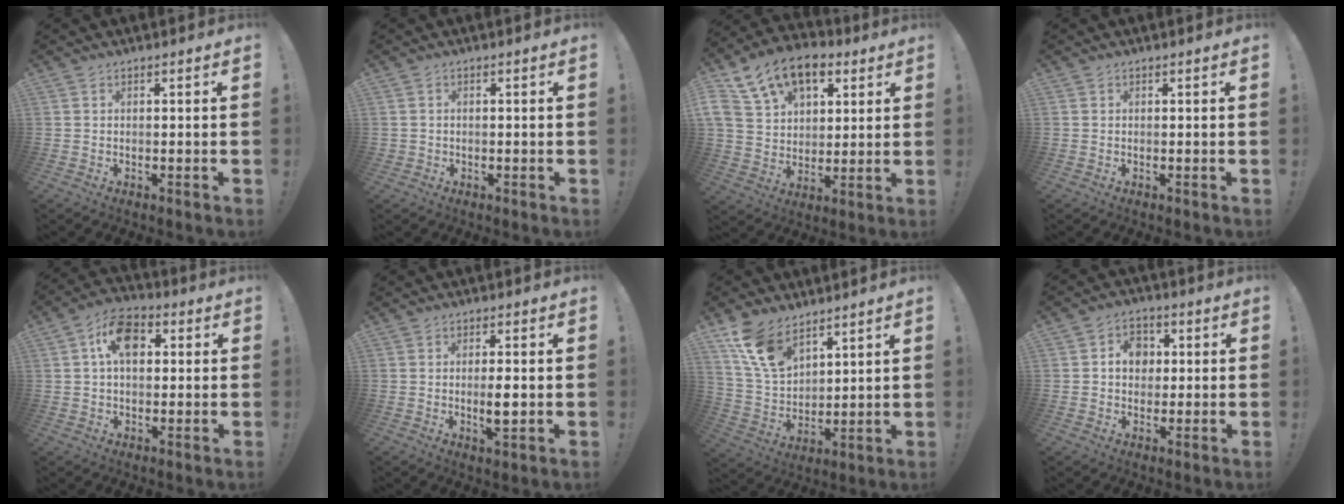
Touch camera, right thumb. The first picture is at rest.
{"total": 1.1, "force": [-0.2, 1.1, 0.1], "torque": [-0.002, 0.003, -0.003]}
{"total": 18.0, "force": [8.9, 12.2, 9.8], "torque": [-0.159, -0.032, 0.169]}
{"total": 0.0}
{"total": 11.0, "force": [3.2, 7.0, 7.8], "torque": [-0.124, 0.007, 0.059]}
{"total": 9.8, "force": [-1.2, 2.4, 9.4], "torque": [-0.165, -0.006, -0.026]}
{"total": 13.2, "force": [9.1, 7.1, 6.4], "torque": [-0.130, -0.044, 0.180]}
{"total": 7.3, "force": [1.5, 6.2, 3.5], "torque": [-0.045, 0.001, 0.026]}